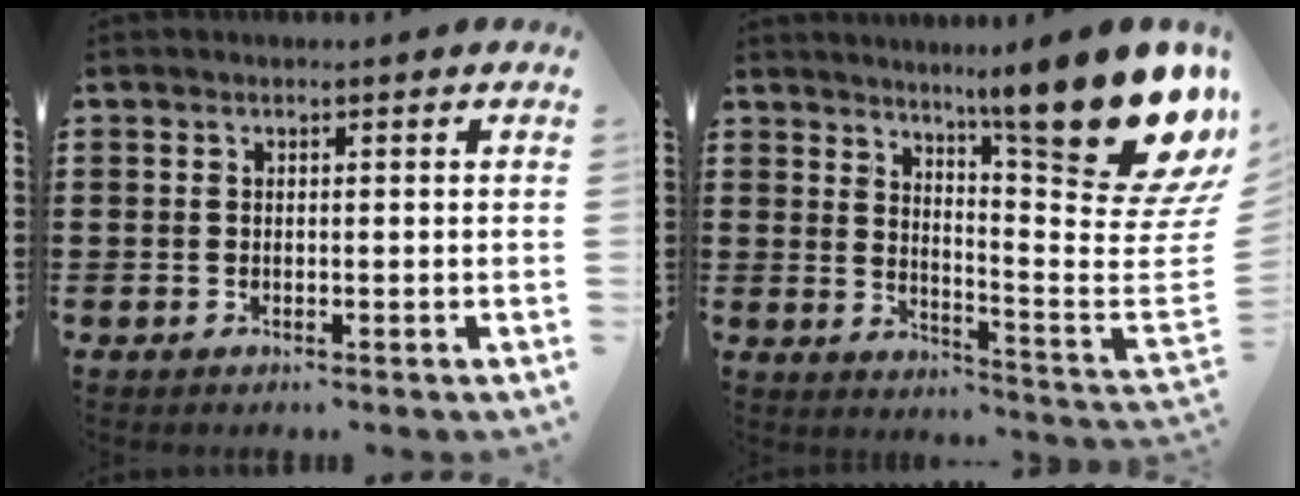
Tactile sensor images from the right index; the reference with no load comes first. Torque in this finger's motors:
{"motor_torque": [0.93, 1.21, 1.05, 0.21]}